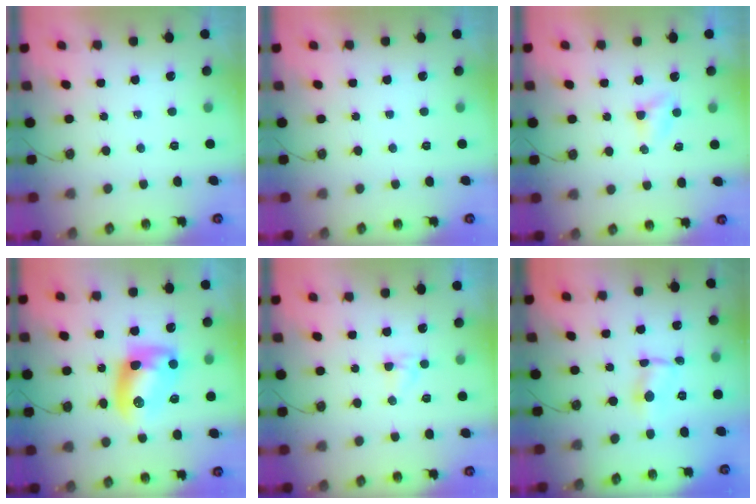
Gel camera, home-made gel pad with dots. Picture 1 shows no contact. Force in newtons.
{"total": 0.0}
{"total": 2.7, "press": 2.7, "slide": 0.3}
{"total": 11.9, "press": 11.9, "slide": 0.4}
{"total": 2.5, "press": 2.5, "slide": 0.3}
{"total": 1.5, "press": 1.5, "slide": 0.1}